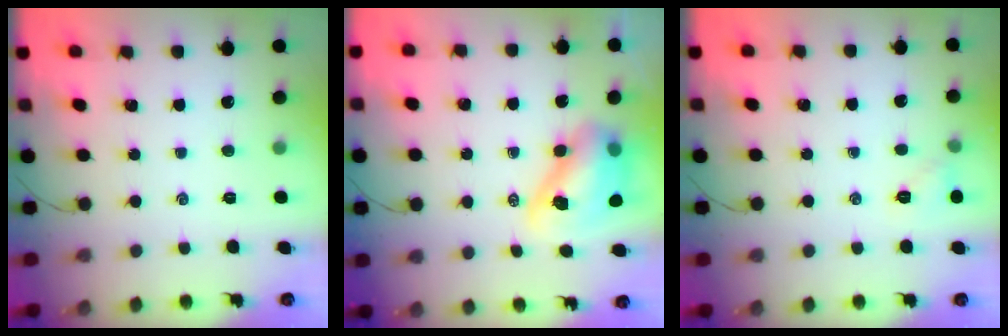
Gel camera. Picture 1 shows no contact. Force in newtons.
{"total": 10.6, "press": 10.1, "slide": 3.1}
{"total": 4.5, "press": 4.3, "slide": 1.3}